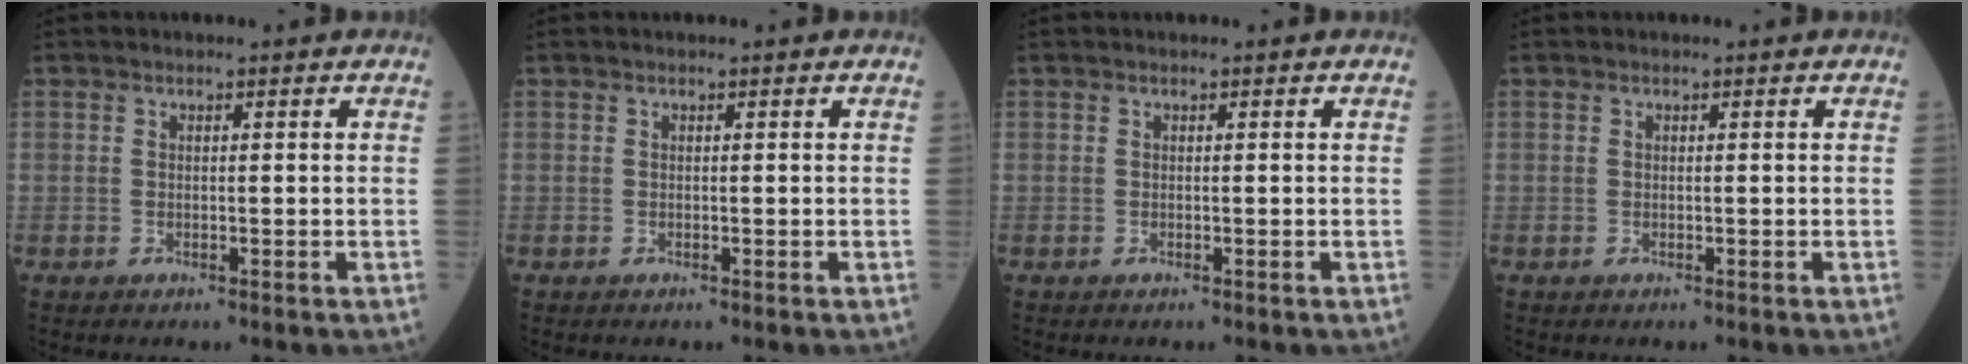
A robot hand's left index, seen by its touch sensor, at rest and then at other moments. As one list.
[{"total": 0.0}, {"total": 0.0}, {"total": 0.0}]